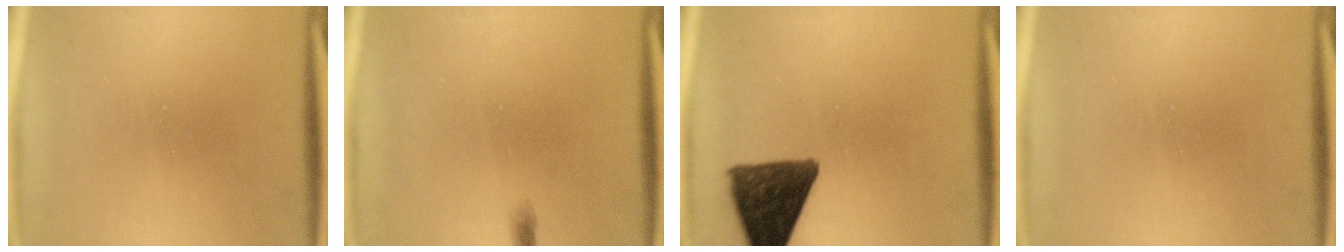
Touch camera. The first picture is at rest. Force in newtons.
{"total": 0.6}
{"total": 11.3}
{"total": 0.0}